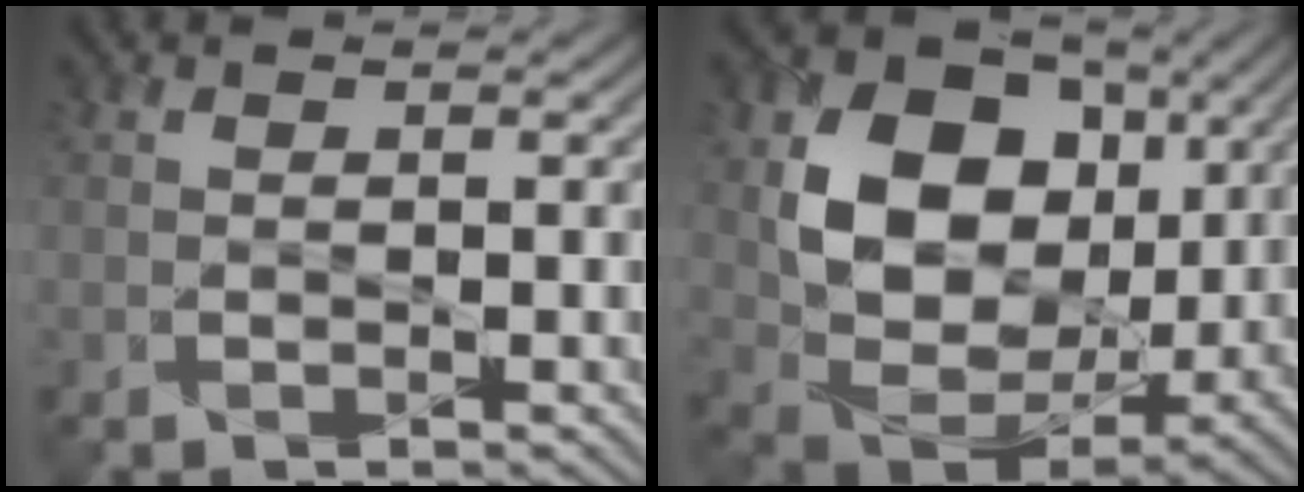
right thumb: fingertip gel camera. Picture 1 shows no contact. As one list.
[{"total": 14.2, "force": [3.2, 10.5, 9.0], "torque": [-0.176, -0.004, 0.053]}]